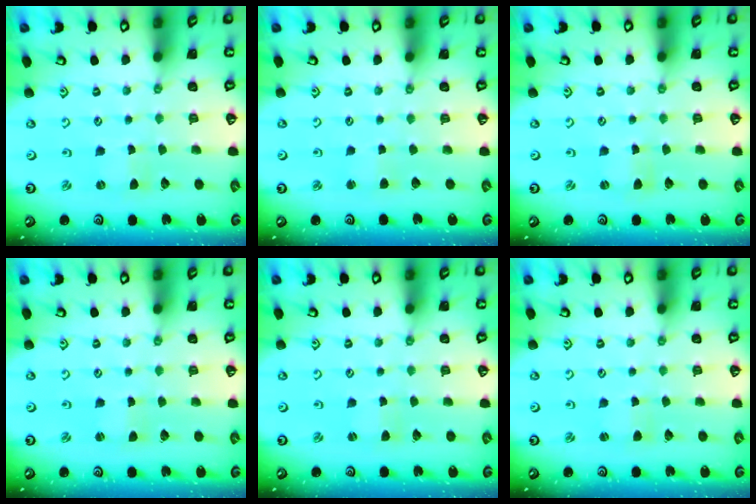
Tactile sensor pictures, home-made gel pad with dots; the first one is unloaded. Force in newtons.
{"total": 1.2, "press": 1.2, "slide": 0.2}
{"total": 0.0}
{"total": 0.0}
{"total": 0.8, "press": 0.8, "slide": 0.2}
{"total": 2.4, "press": 2.4, "slide": 0.5}